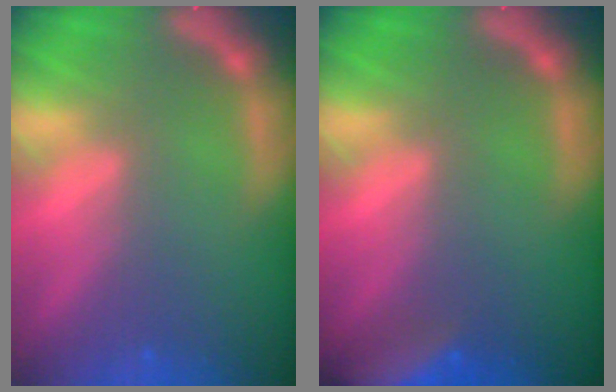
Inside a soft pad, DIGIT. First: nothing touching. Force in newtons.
{"total": 7.5}